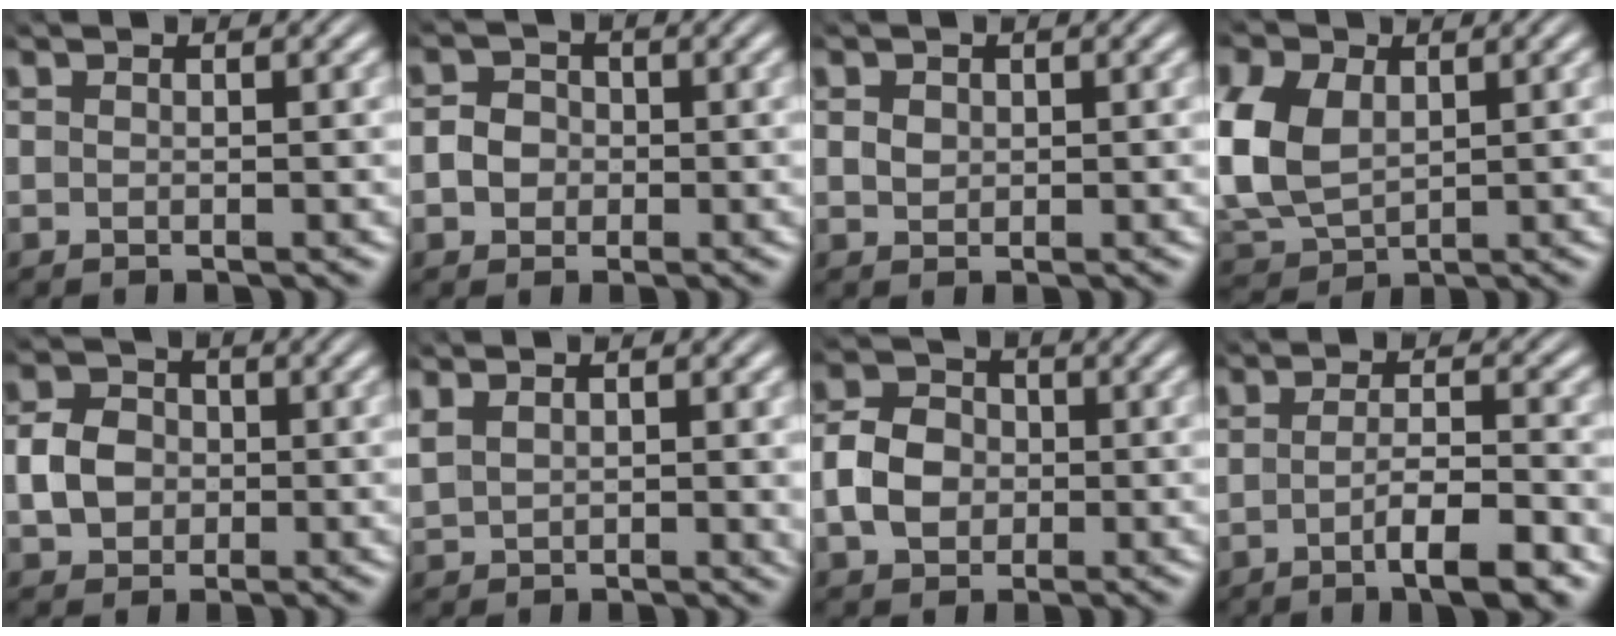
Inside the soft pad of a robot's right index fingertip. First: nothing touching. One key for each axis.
{"total": 4.0, "fx": -0.6, "fy": 3.8, "fz": 1.3, "tx": -0.035, "ty": -0.009, "tz": -0.013}
{"total": 0.7, "fx": 0.2, "fy": 0.6, "fz": 0.4, "tx": -0.010, "ty": -0.004, "tz": 0.012}
{"total": 8.9, "fx": 0.1, "fy": 7.5, "fz": 4.7, "tx": -0.135, "ty": -0.031, "tz": 0.019}
{"total": 3.8, "fx": -0.4, "fy": 3.1, "fz": 2.0, "tx": -0.033, "ty": -0.002, "tz": -0.004}
{"total": 2.5, "fx": 1.8, "fy": 1.3, "fz": 1.3, "tx": -0.027, "ty": 0.008, "tz": 0.037}
{"total": 4.4, "fx": -0.8, "fy": 3.6, "fz": 2.4, "tx": -0.043, "ty": 0.000, "tz": -0.012}
{"total": 4.9, "fx": -2.2, "fy": 0.7, "fz": 4.4, "tx": -0.060, "ty": -0.005, "tz": -0.036}